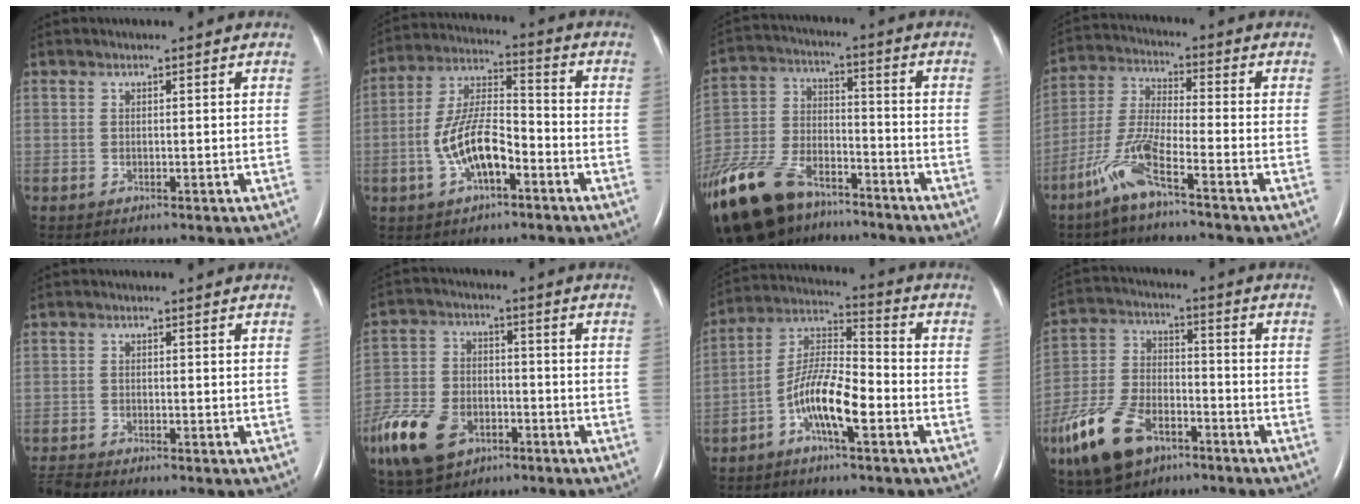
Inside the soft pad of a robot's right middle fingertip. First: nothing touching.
{"total": 10.7, "force": [-3.9, 4.0, 9.1], "torque": [-0.192, 0.016, -0.071]}
{"total": 21.8, "force": [-15.9, 9.9, 11.0], "torque": [-0.310, -0.020, -0.288]}
{"total": 9.1, "force": [-5.7, 0.7, 7.0], "torque": [-0.163, -0.010, -0.122]}
{"total": 2.5, "force": [-2.4, -0.4, 0.2], "torque": [-0.014, -0.016, -0.049]}
{"total": 16.5, "force": [-8.5, 10.2, 9.8], "torque": [-0.247, -0.007, -0.148]}
{"total": 10.4, "force": [-4.4, 2.4, 9.1], "torque": [-0.184, 0.015, -0.082]}
{"total": 13.9, "force": [-7.8, 7.2, 9.0], "torque": [-0.205, -0.002, -0.141]}